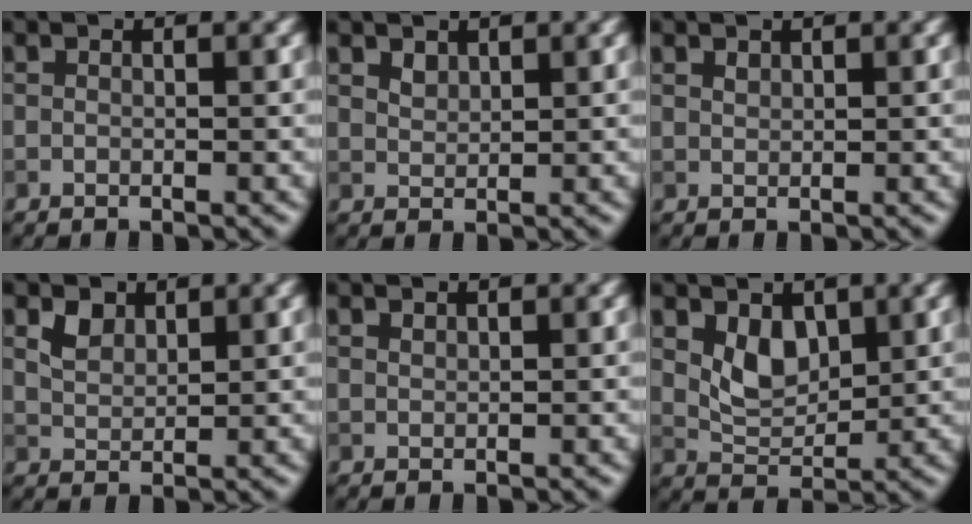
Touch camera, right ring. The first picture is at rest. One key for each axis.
{"total": 1.2, "fx": 0.9, "fy": 0.6, "fz": 0.3, "tx": -0.010, "ty": -0.001, "tz": 0.023}
{"total": 0.7, "fx": 0.6, "fy": 0.3, "fz": 0.2, "tx": -0.006, "ty": 0.000, "tz": 0.014}
{"total": 2.1, "fx": 1.3, "fy": 1.3, "fz": 1.0, "tx": -0.023, "ty": 0.001, "tz": 0.029}
{"total": 0.6, "fx": 0.6, "fy": 0.3, "fz": 0.2, "tx": -0.004, "ty": 0.000, "tz": 0.014}
{"total": 3.4, "fx": 1.3, "fy": 2.2, "fz": 2.2, "tx": -0.044, "ty": -0.009, "tz": 0.032}